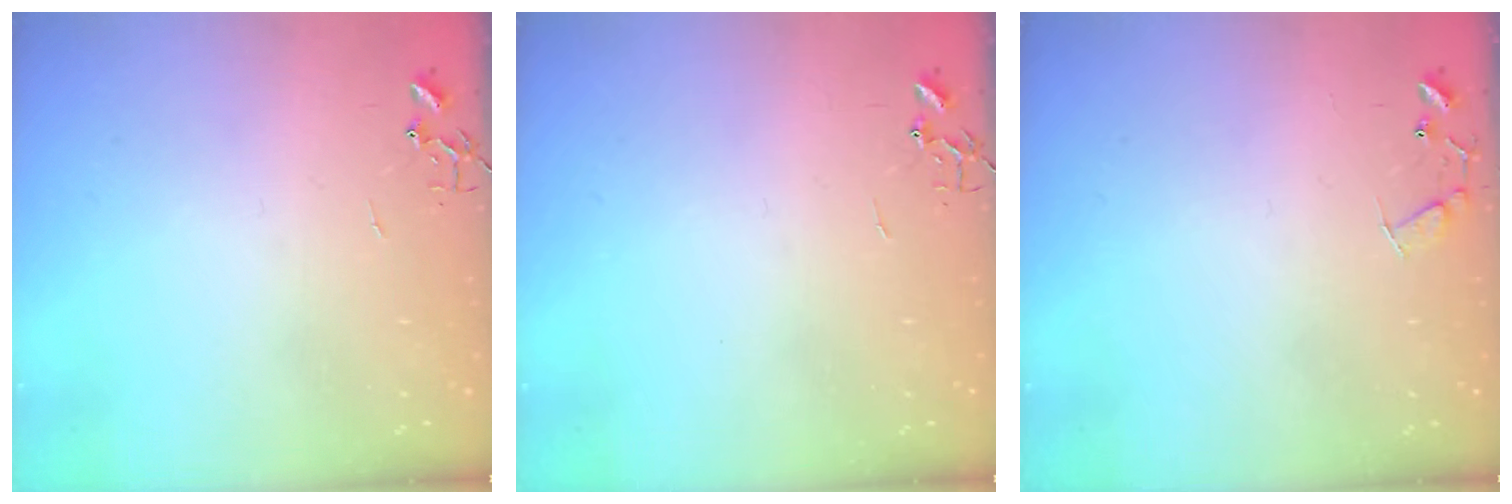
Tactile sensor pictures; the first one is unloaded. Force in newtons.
{"total": 0.0}
{"total": 8.1, "press": 8.1, "slide": 0.5}